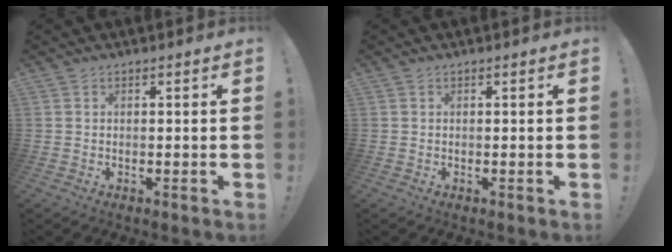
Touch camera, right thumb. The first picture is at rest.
{"total": 0.0}